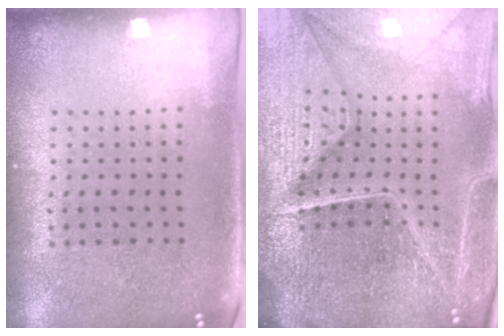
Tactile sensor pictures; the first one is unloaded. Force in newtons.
{"total": 6.7, "press": 5.9, "slide": 3.2}